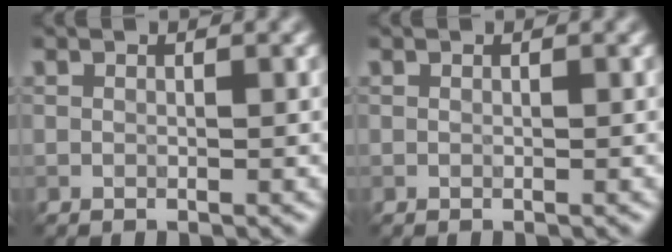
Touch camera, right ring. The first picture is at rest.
{"total": 0.0}